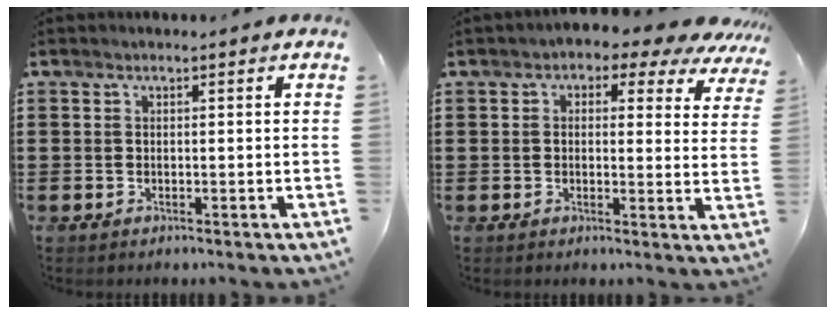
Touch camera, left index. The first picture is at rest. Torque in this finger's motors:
{"motor_torque": [2.14, 0.00, 1.05, 0.19]}